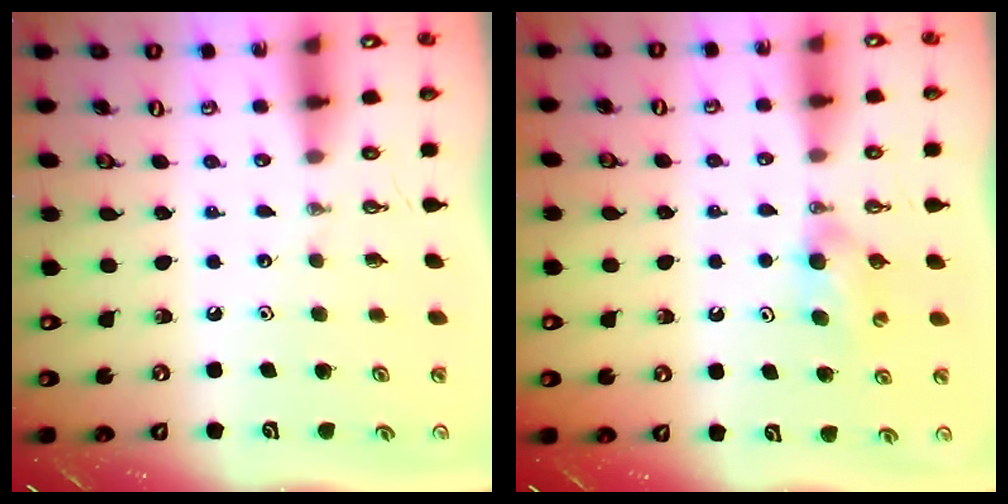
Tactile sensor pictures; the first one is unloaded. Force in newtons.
{"total": 5.0, "press": 4.6, "slide": 1.9}